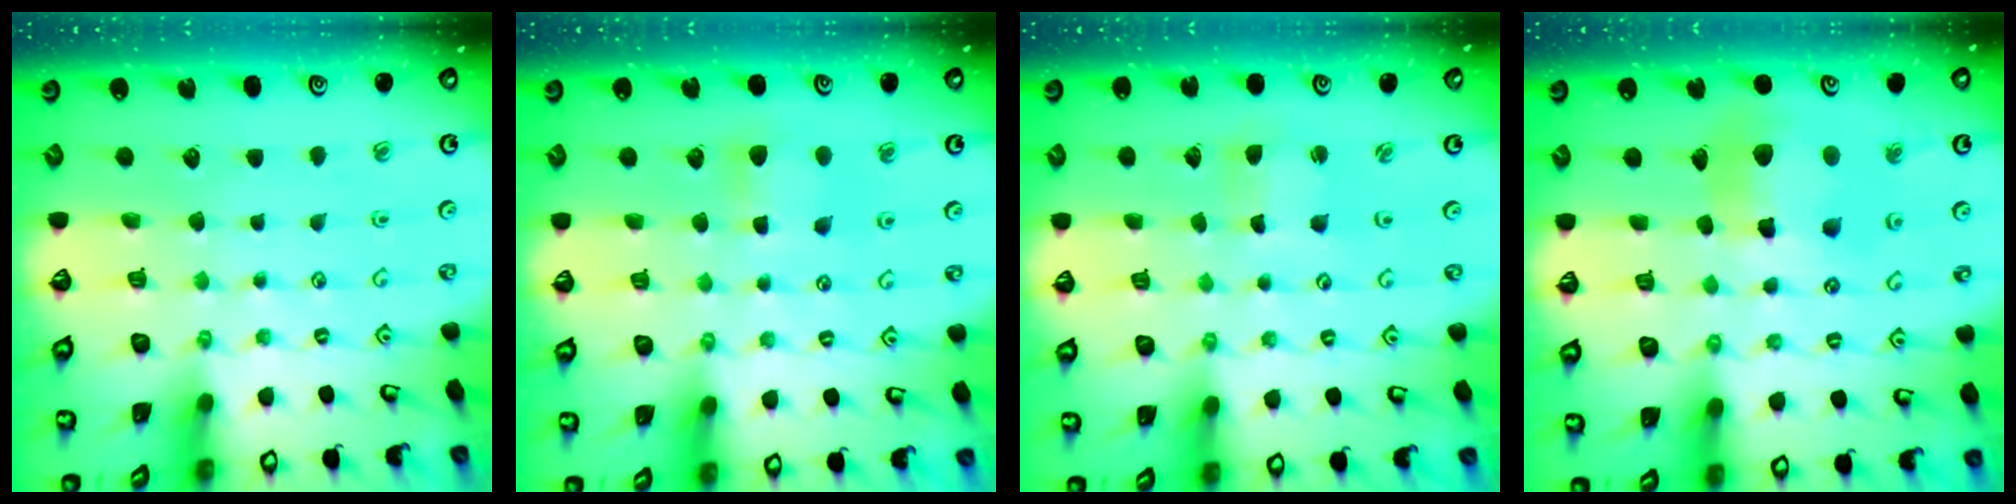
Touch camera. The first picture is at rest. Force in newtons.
{"total": 5.8, "press": 5.7, "slide": 0.8}
{"total": 2.7, "press": 2.7, "slide": 0.3}
{"total": 11.2, "press": 11.0, "slide": 1.7}